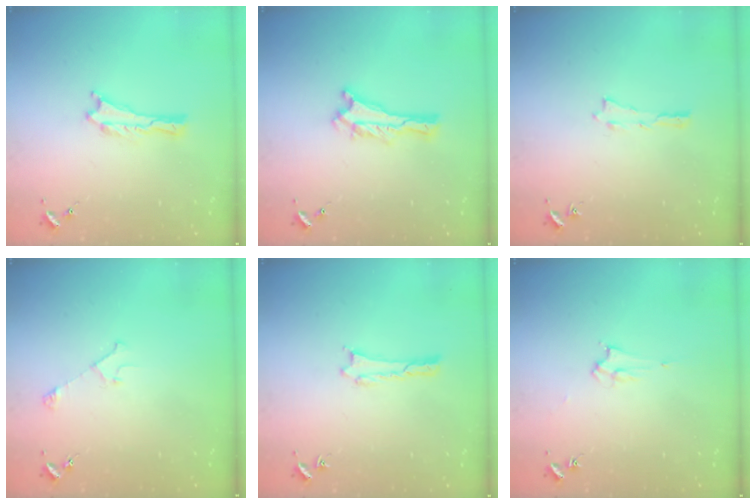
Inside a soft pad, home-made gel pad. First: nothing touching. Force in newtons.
{"total": 0.0}
{"total": 0.0}
{"total": 2.9, "press": 2.9, "slide": 0.3}
{"total": 0.0}
{"total": 2.1, "press": 2.1, "slide": 0.2}